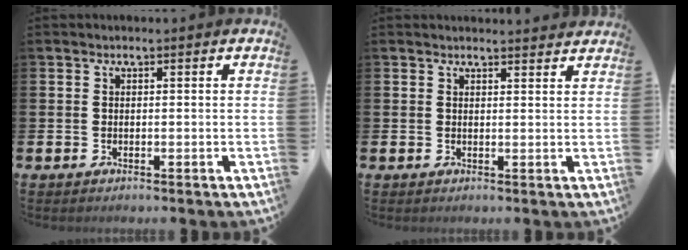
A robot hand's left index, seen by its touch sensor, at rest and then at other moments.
{"total": 1.7, "force": [1.7, 0.1, -0.1], "torque": [0.014, -0.013, 0.027]}